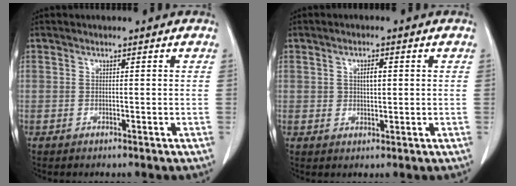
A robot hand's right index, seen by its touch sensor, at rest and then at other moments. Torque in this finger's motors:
{"motor_torque": [-0.05, -0.05, 0.10, 0.03]}